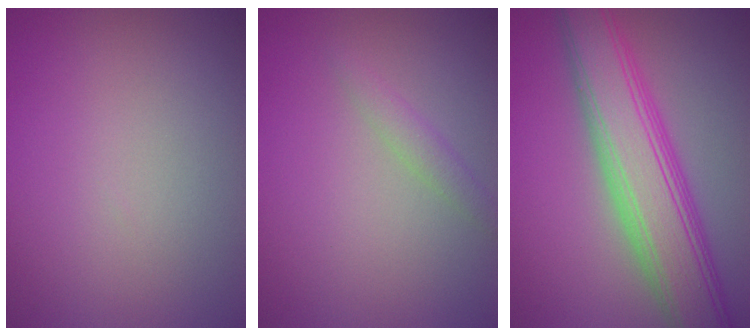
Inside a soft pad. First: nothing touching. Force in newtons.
{"total": 1.3, "press": 1.3, "slide": 0.0}
{"total": 8.3, "press": 8.3, "slide": 0.1}